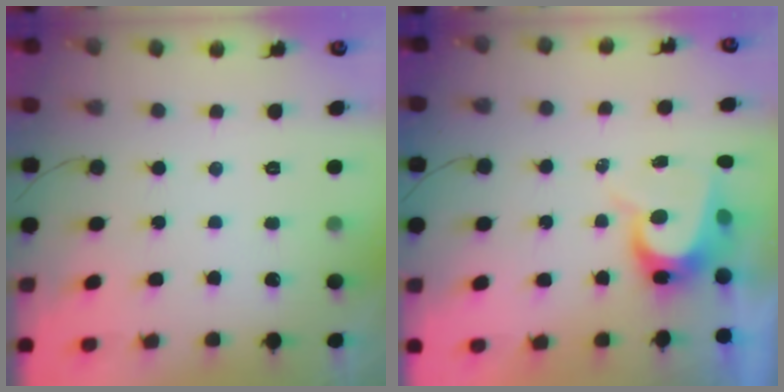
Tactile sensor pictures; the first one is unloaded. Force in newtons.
{"total": 7.9, "press": 7.9, "slide": 0.4}